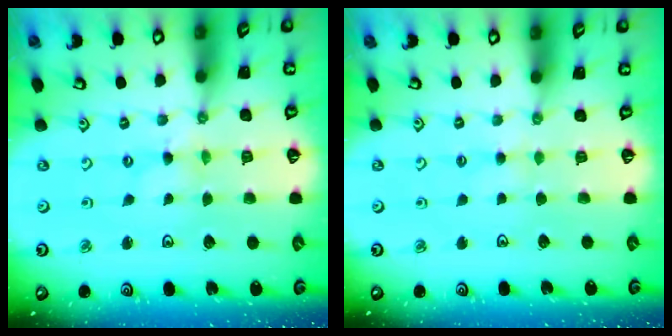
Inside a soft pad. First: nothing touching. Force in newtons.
{"total": 1.6, "press": 1.6, "slide": 0.3}